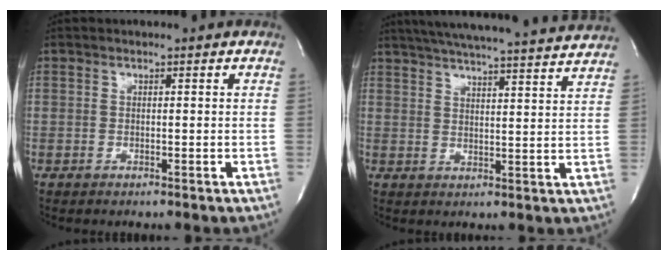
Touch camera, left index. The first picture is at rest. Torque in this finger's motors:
{"motor_torque": [-0.25, -0.03, 0.11, 0.11]}